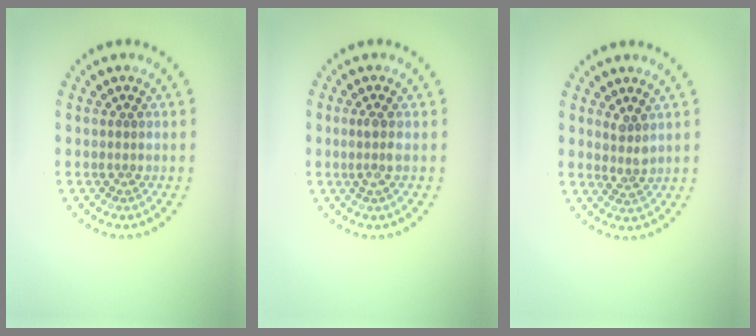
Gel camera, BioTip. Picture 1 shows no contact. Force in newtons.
{"total": 1.4, "press": 1.1, "slide": 0.8}
{"total": 1.8, "press": 1.3, "slide": 1.2}